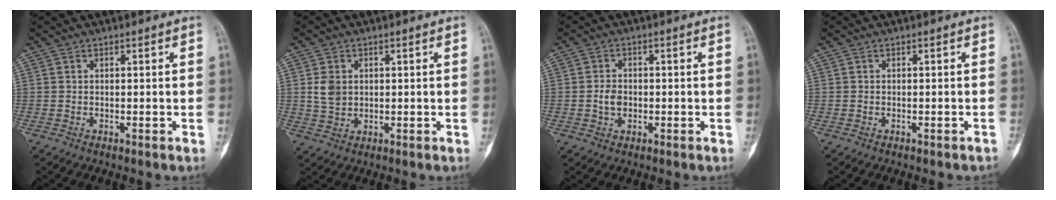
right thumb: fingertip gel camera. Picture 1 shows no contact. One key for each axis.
{"total": 4.4, "fx": 0.8, "fy": 3.5, "fz": 2.6, "tx": -0.037, "ty": -0.002, "tz": 0.020}
{"total": 3.0, "fx": -0.4, "fy": 2.3, "fz": 1.8, "tx": -0.019, "ty": 0.004, "tz": -0.010}
{"total": 0.8, "fx": -0.7, "fy": 0.2, "fz": 0.4, "tx": -0.010, "ty": 0.012, "tz": -0.005}